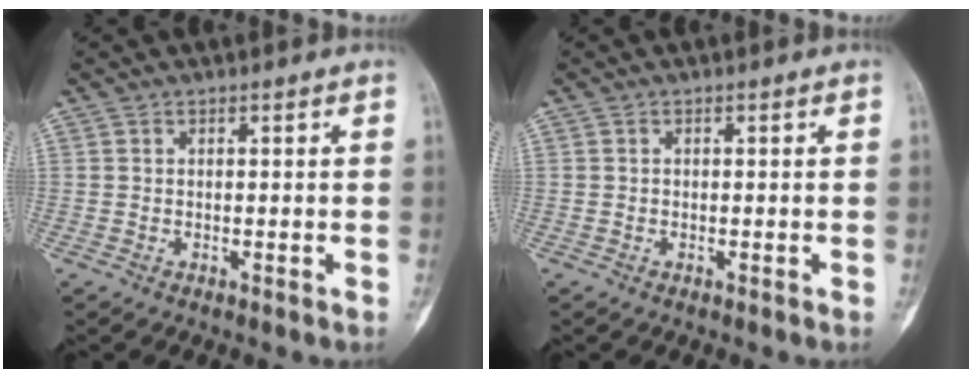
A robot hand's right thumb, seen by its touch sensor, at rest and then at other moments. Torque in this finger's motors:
{"motor_torque": [0.02, 0.02, 0.01, -0.15, -0.03]}